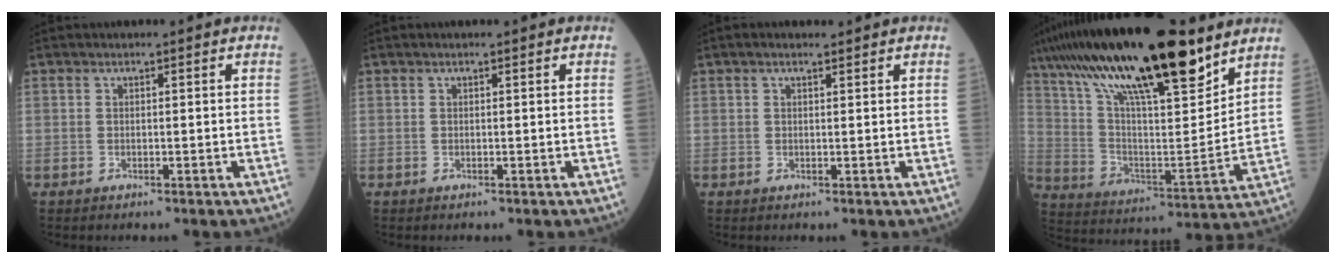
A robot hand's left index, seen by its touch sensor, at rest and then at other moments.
{"total": 0.0}
{"total": 1.5, "force": [1.1, 0.4, 1.0], "torque": [-0.024, 0.011, 0.017]}
{"total": 25.8, "force": [17.6, 5.1, 18.1], "torque": [-0.328, 0.021, 0.305]}